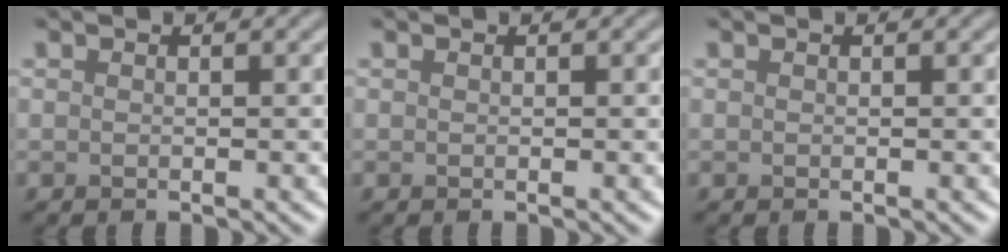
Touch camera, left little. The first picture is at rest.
{"total": 0.0}
{"total": 0.0}